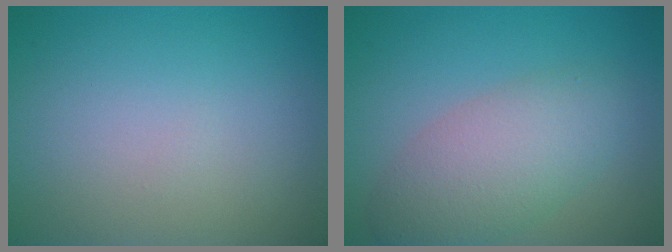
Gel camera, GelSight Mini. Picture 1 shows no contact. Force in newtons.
{"total": 5.4, "press": 5.4, "slide": 0.1}